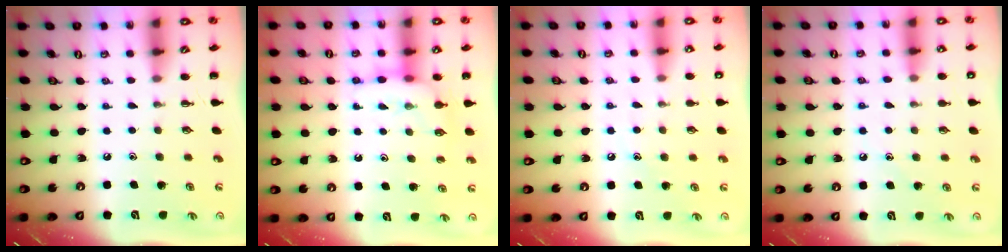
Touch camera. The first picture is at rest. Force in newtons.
{"total": 9.7, "press": 9.7, "slide": 0.8}
{"total": 7.1, "press": 7.0, "slide": 1.2}
{"total": 9.6, "press": 9.3, "slide": 2.5}